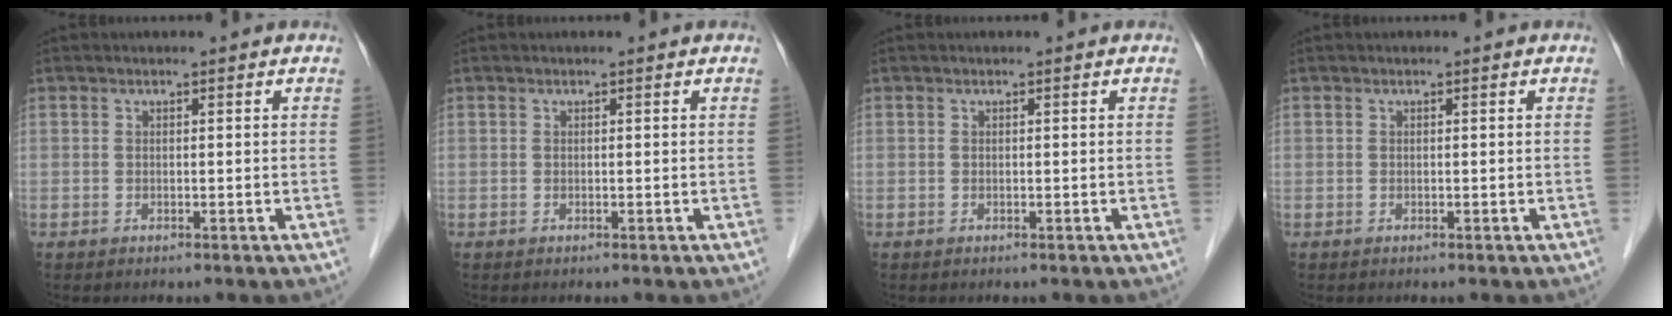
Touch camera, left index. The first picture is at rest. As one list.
[{"total": 0.0}, {"total": 0.0}, {"total": 0.0}]